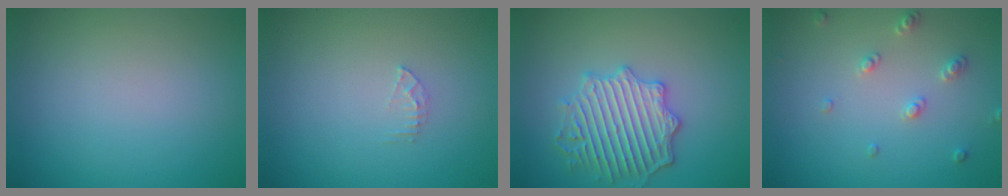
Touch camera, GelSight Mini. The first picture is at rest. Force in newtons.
{"total": 0.9, "press": 0.9, "slide": 0.1}
{"total": 4.6, "press": 4.4, "slide": 1.3}
{"total": 1.9, "press": 1.8, "slide": 0.5}